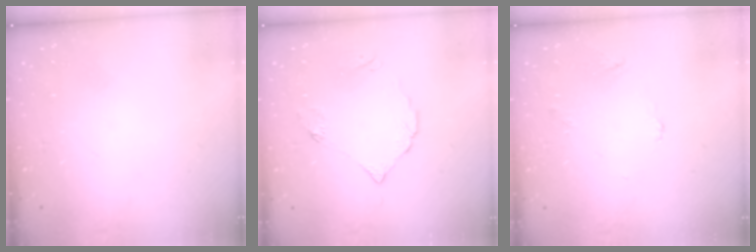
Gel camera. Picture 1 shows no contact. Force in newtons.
{"total": 5.2, "press": 5.2, "slide": 0.2}
{"total": 2.5, "press": 2.5, "slide": 0.3}